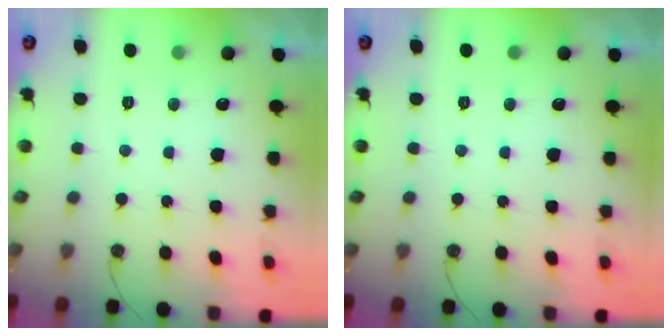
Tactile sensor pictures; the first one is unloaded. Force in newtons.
{"total": 0.0}